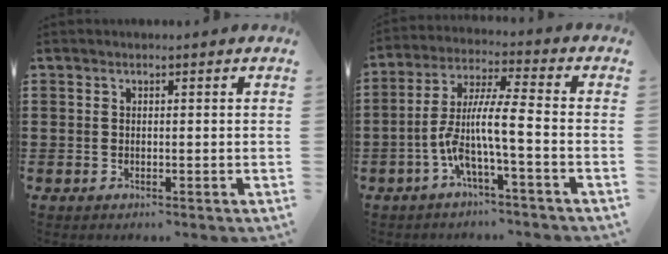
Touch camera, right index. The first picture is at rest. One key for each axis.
{"total": 8.2, "fx": -3.1, "fy": 1.0, "fz": 7.5, "tx": -0.168, "ty": -0.015, "tz": -0.068}